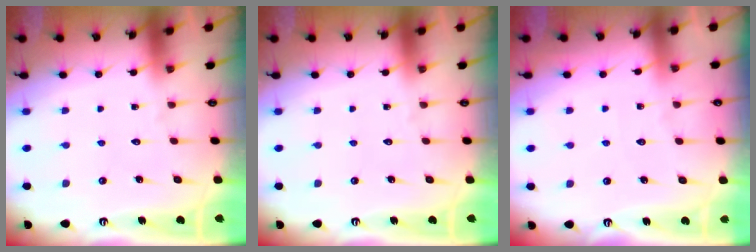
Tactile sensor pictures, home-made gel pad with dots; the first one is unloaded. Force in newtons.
{"total": 0.0}
{"total": 2.0, "press": 2.0, "slide": 0.4}